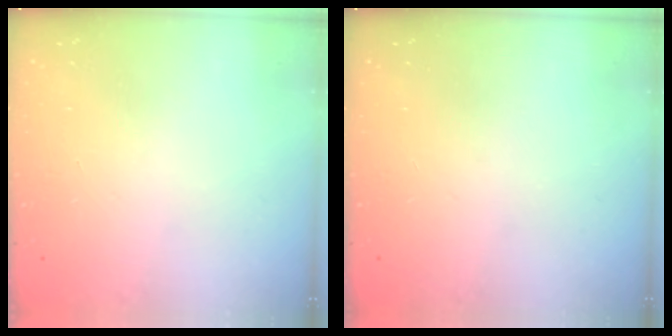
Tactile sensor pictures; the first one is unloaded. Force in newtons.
{"total": 0.0}